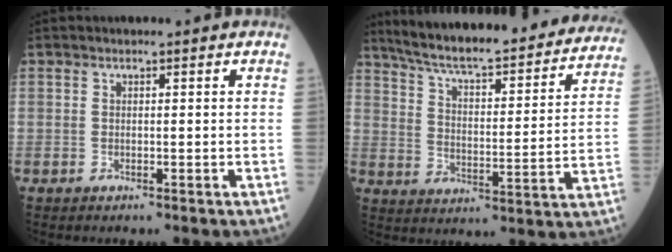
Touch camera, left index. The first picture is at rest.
{"total": 29.6, "force": [26.2, 5.2, 12.8], "torque": [-0.200, -0.035, 0.342]}